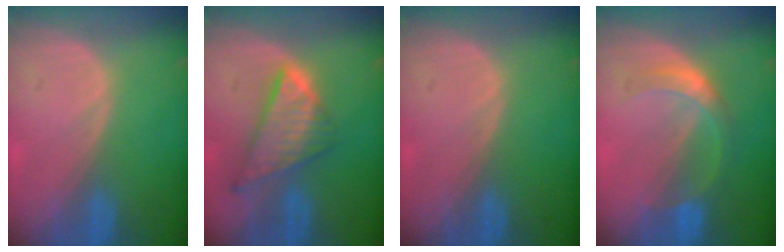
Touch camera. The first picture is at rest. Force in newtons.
{"total": 8.7, "press": 7.4, "slide": 4.5}
{"total": 0.0}
{"total": 5.4, "press": 5.0, "slide": 2.2}